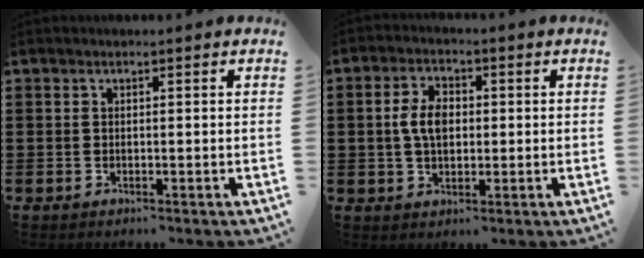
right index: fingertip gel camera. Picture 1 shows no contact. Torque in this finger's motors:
{"motor_torque": [0.83, 0.30, 0.33, 0.07]}